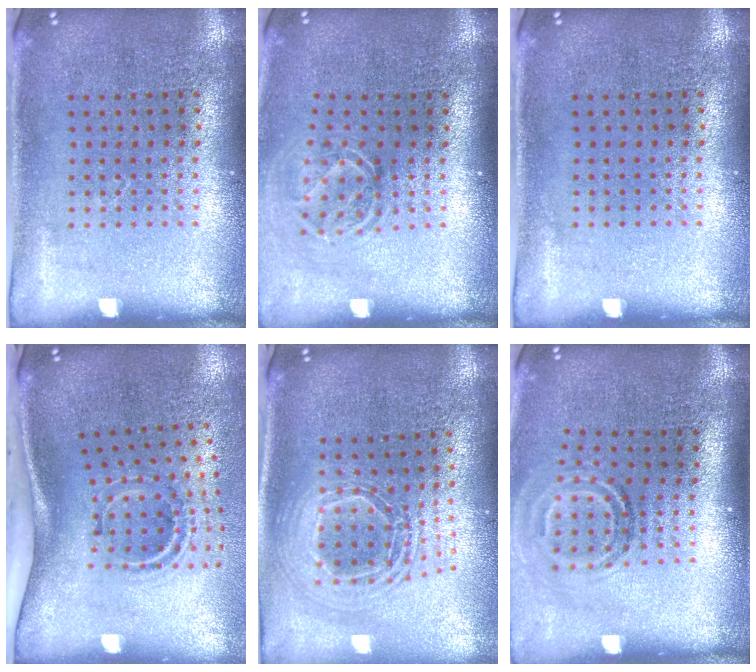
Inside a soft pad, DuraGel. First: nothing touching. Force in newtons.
{"total": 1.6, "press": 1.1, "slide": 1.2}
{"total": 0.0}
{"total": 2.2, "press": 1.2, "slide": 1.8}
{"total": 2.1, "press": 1.6, "slide": 1.4}
{"total": 1.9, "press": 1.2, "slide": 1.5}